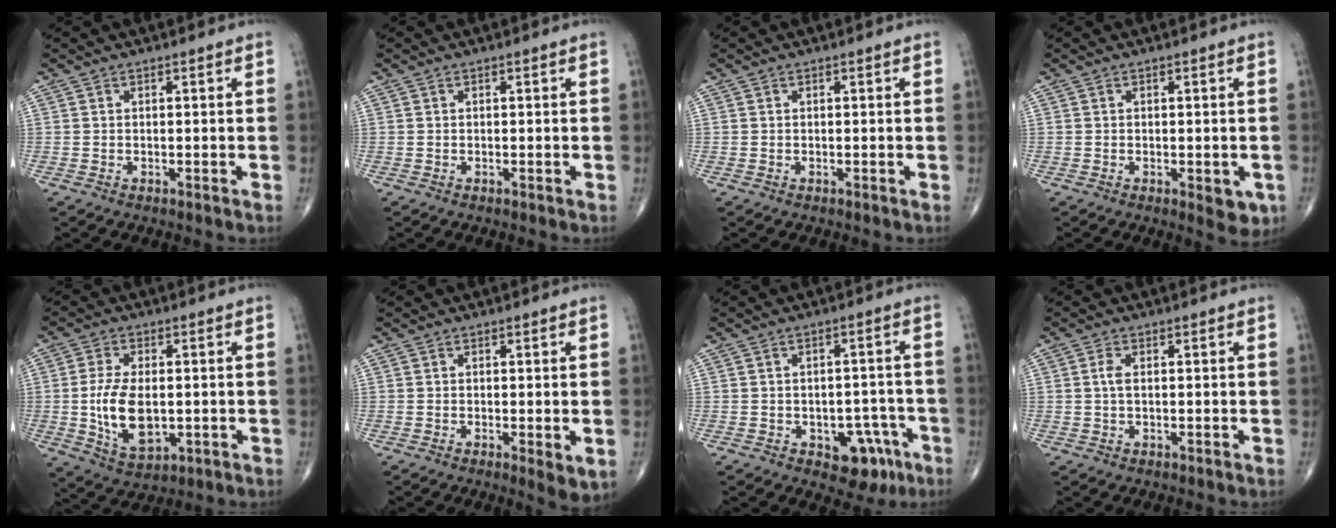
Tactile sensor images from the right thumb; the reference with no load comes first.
{"total": 0.0}
{"total": 0.0}
{"total": 4.3, "force": [-1.3, 1.9, 3.6], "torque": [-0.026, -0.007, -0.012]}
{"total": 11.0, "force": [-0.9, 6.0, 9.2], "torque": [-0.169, -0.011, -0.007]}
{"total": 3.6, "force": [-0.7, 1.0, 3.3], "torque": [-0.053, -0.013, -0.012]}
{"total": 8.0, "force": [-3.8, 4.9, 5.0], "torque": [-0.026, 0.027, -0.042]}
{"total": 1.9, "force": [0.2, 0.9, 1.7], "torque": [-0.038, 0.003, 0.002]}